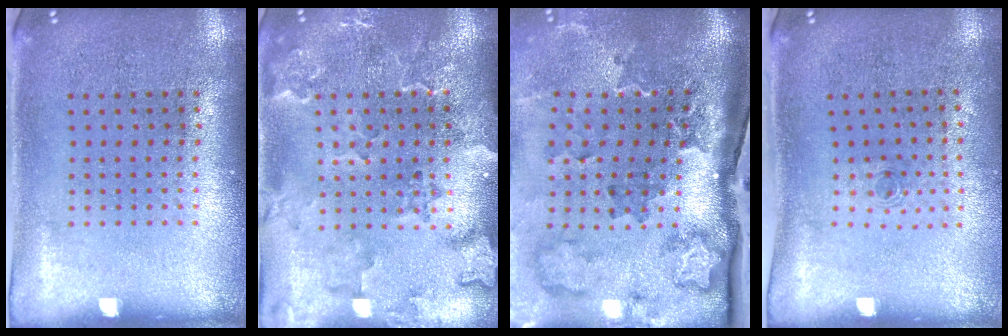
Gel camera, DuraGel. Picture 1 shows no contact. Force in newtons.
{"total": 2.3, "press": 2.1, "slide": 0.8}
{"total": 3.5, "press": 2.3, "slide": 2.6}
{"total": 0.6, "press": 0.2, "slide": 0.5}